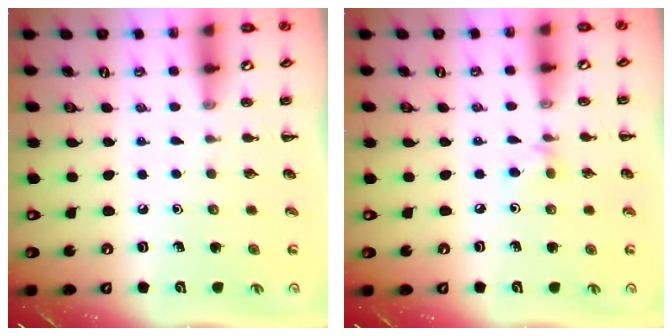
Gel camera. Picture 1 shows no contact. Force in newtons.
{"total": 4.2, "press": 4.0, "slide": 1.3}